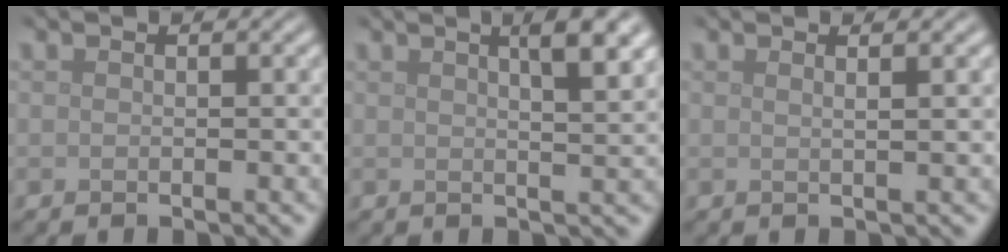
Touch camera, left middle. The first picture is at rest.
{"total": 5.1, "force": [2.5, 1.6, 4.2], "torque": [-0.030, 0.020, 0.015]}
{"total": 1.9, "force": [1.0, 0.8, 1.5], "torque": [-0.005, 0.002, -0.007]}